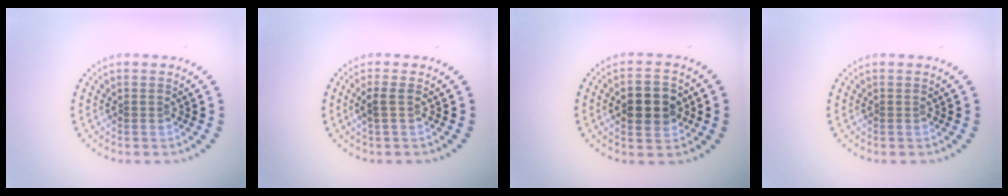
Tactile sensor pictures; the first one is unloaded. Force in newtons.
{"total": 1.2, "press": 1.1, "slide": 0.6}
{"total": 4.8, "press": 4.8, "slide": 0.2}
{"total": 0.0}